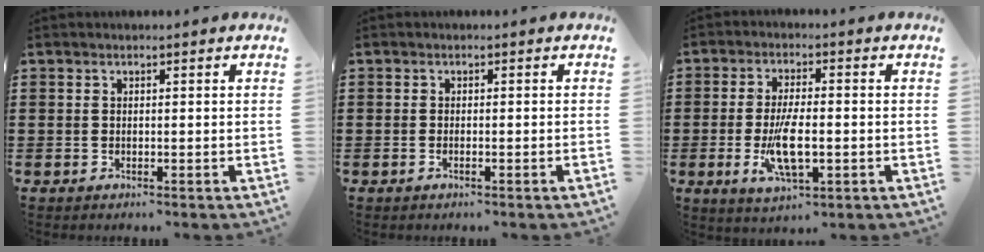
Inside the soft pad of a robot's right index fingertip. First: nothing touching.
{"total": 0.8, "force": [-0.5, -0.1, 0.6], "torque": [-0.011, -0.003, -0.010]}
{"total": 7.9, "force": [-1.6, 2.9, 7.2], "torque": [-0.154, -0.012, -0.031]}